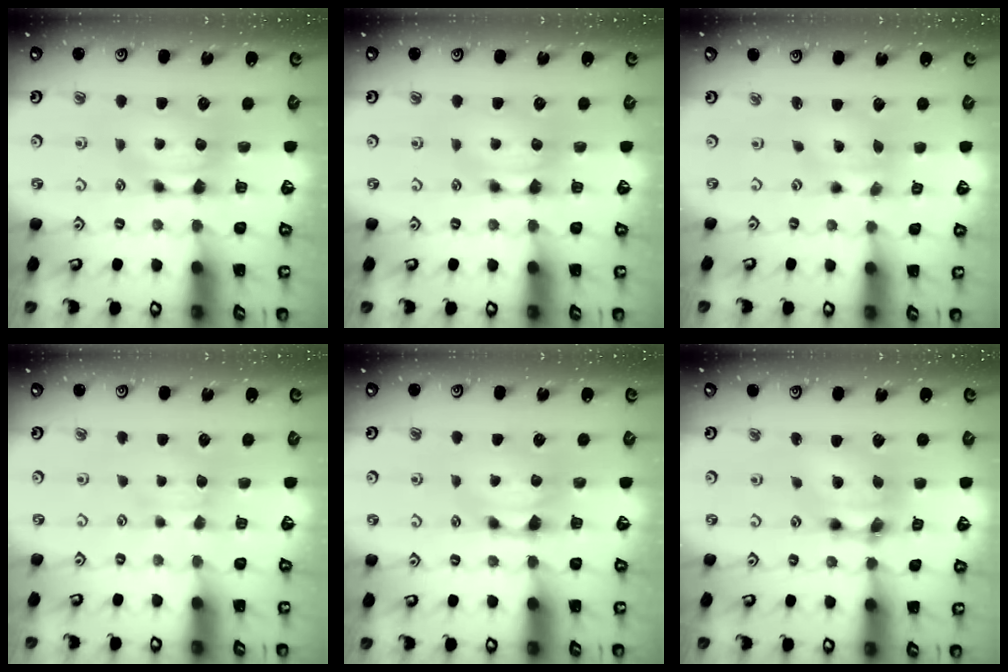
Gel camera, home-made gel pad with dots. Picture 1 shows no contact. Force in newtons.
{"total": 0.0}
{"total": 2.1, "press": 1.6, "slide": 1.3}
{"total": 2.4, "press": 2.3, "slide": 0.6}
{"total": 0.9, "press": 0.2, "slide": 0.9}
{"total": 6.2, "press": 6.0, "slide": 1.8}